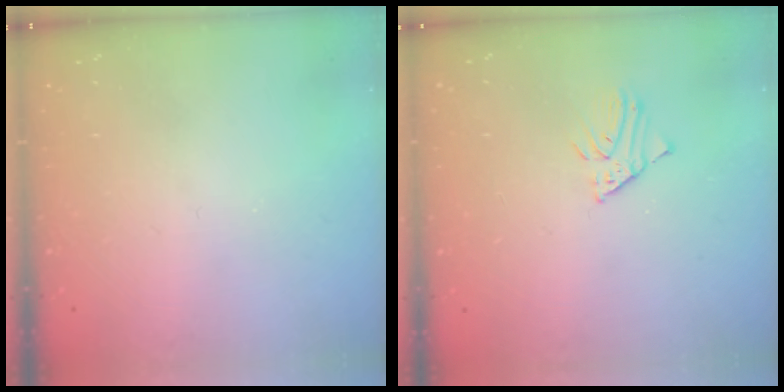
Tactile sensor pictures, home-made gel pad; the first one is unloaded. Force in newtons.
{"total": 2.4, "press": 2.4, "slide": 0.2}